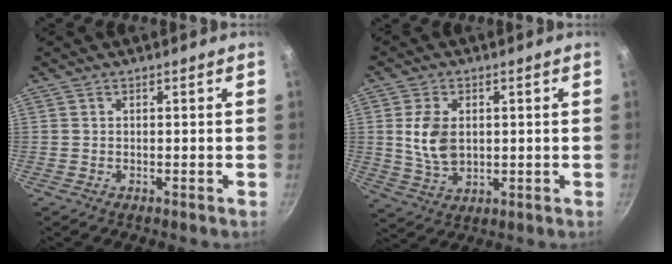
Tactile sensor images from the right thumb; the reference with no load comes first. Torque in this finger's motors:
{"motor_torque": [-0.57, 0.89, 0.60, -0.50, 0.06]}